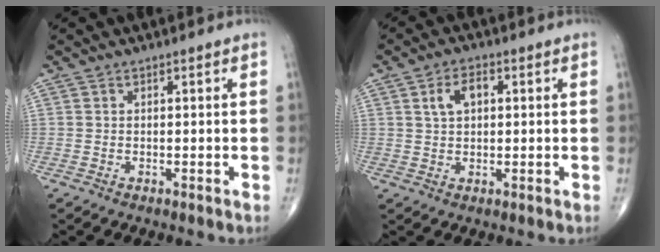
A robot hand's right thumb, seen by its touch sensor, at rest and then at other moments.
{"total": 4.7, "force": [1.3, 2.7, 3.6], "torque": [-0.064, 0.008, 0.022]}